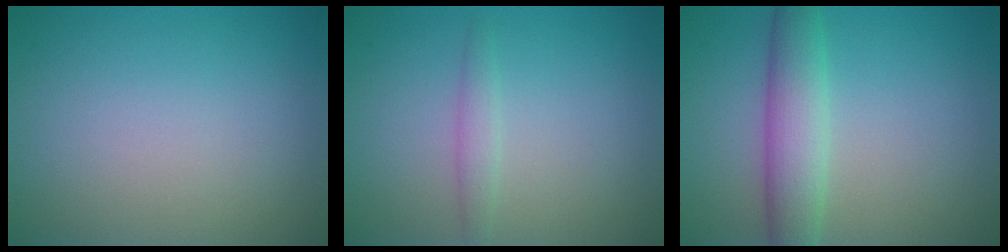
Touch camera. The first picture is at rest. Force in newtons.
{"total": 1.4, "press": 1.4, "slide": 0.0}
{"total": 4.5, "press": 4.5, "slide": 0.1}